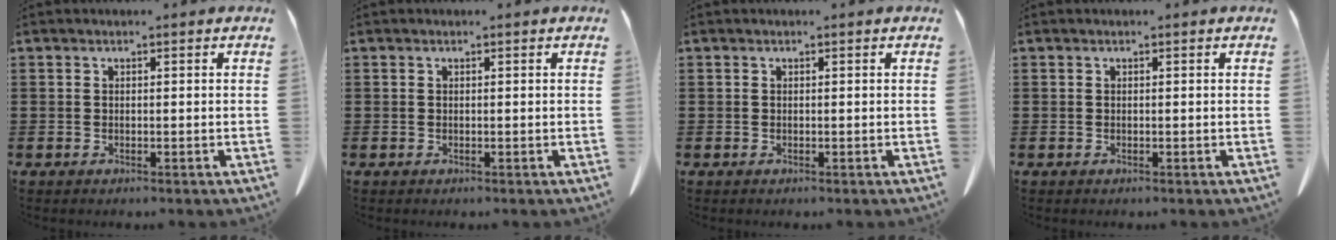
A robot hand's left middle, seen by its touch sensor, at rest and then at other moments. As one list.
[{"total": 0.0}, {"total": 0.0}, {"total": 0.0}]